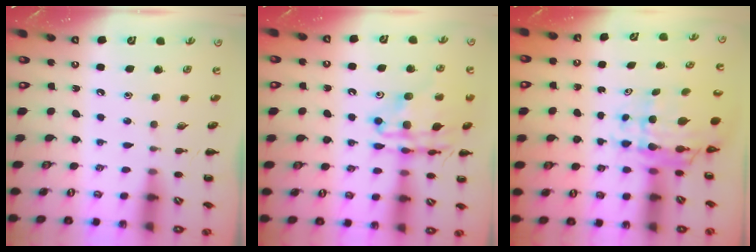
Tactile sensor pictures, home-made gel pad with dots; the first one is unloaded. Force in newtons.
{"total": 16.8, "press": 16.7, "slide": 2.0}
{"total": 7.8, "press": 7.3, "slide": 2.7}